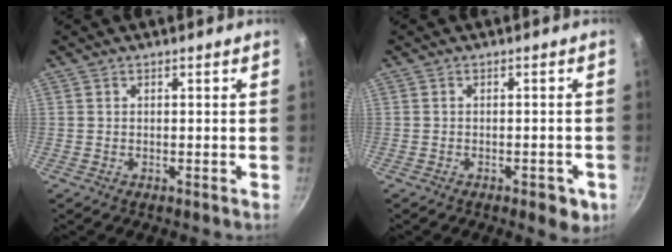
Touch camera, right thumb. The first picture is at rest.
{"total": 3.9, "force": [-1.9, 1.7, 2.9], "torque": [-0.027, 0.007, -0.021]}